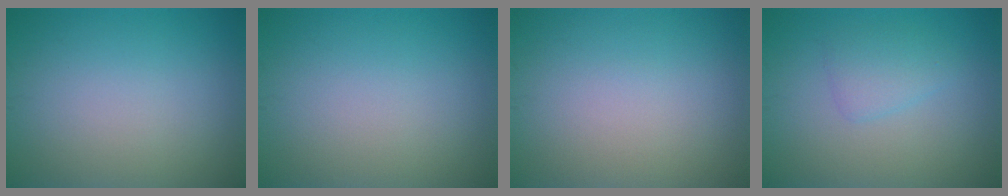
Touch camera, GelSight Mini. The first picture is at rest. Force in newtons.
{"total": 0.0}
{"total": 0.0}
{"total": 1.9, "press": 1.9, "slide": 0.2}